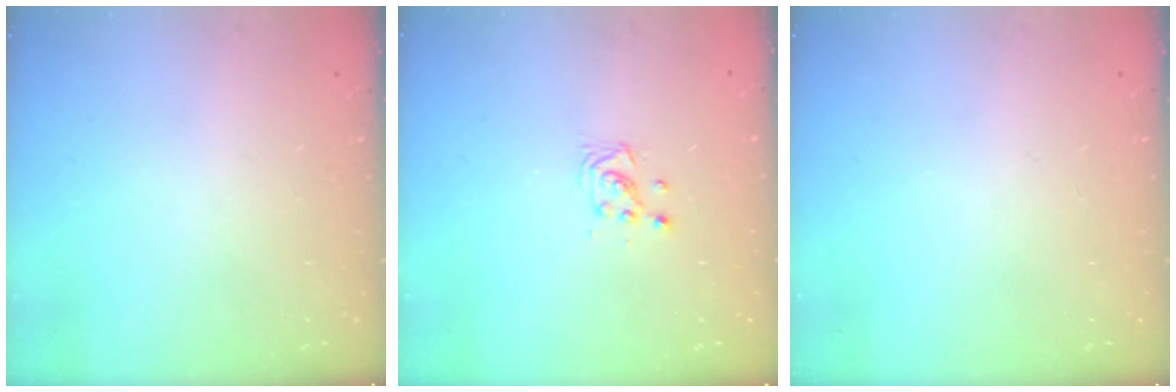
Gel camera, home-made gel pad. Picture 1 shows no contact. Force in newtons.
{"total": 3.0, "press": 2.9, "slide": 0.5}
{"total": 0.0}